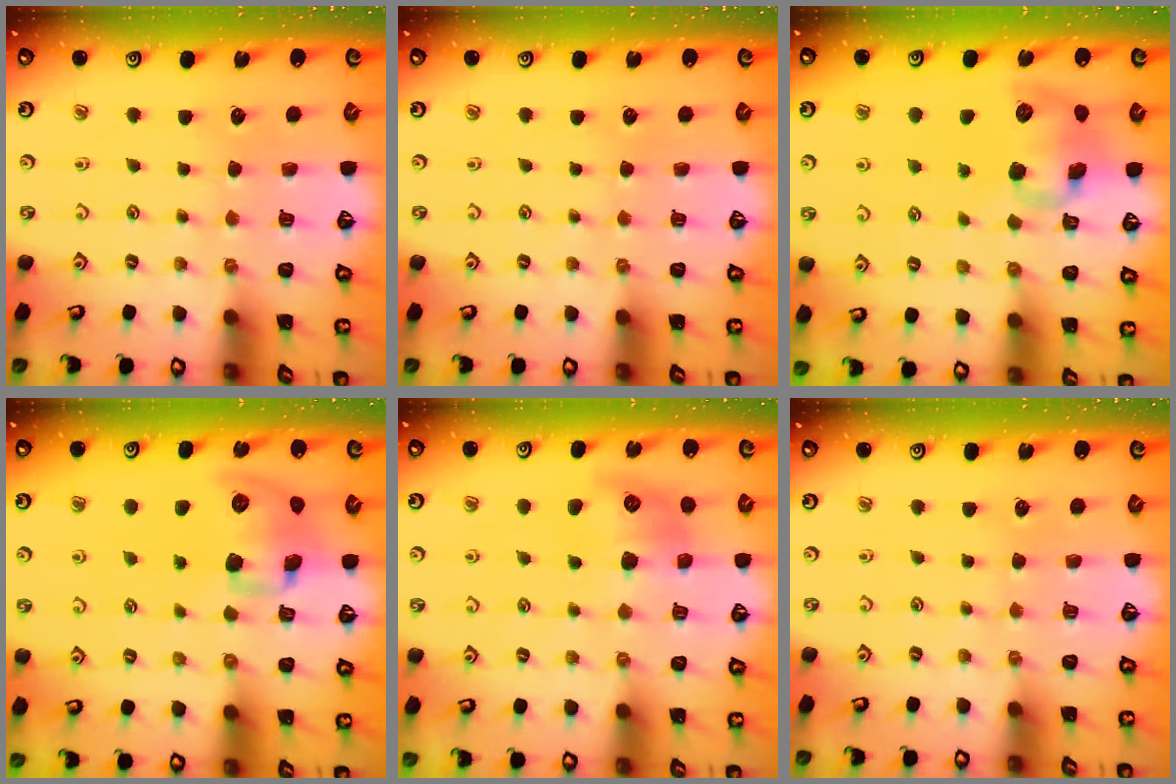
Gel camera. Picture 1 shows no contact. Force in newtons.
{"total": 0.0}
{"total": 9.9, "press": 9.8, "slide": 1.9}
{"total": 12.1, "press": 11.9, "slide": 1.9}
{"total": 9.7, "press": 9.7, "slide": 0.4}
{"total": 0.0}